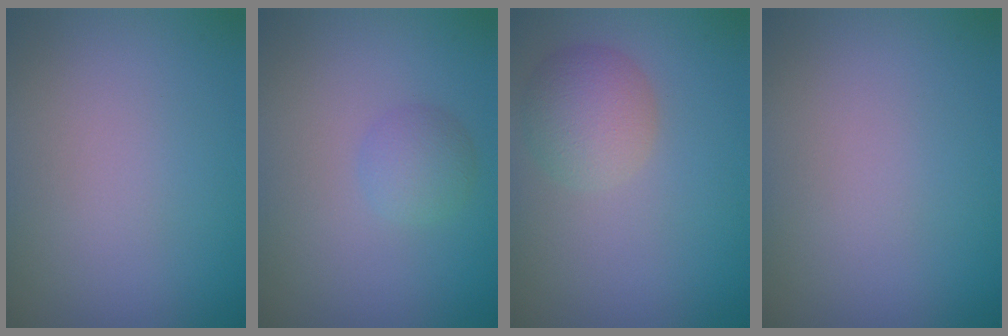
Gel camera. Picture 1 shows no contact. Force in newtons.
{"total": 1.9, "press": 1.9, "slide": 0.1}
{"total": 3.5, "press": 3.5, "slide": 0.1}
{"total": 0.0}